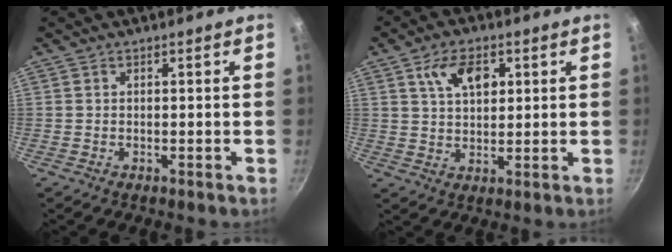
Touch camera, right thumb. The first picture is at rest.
{"total": 7.9, "force": [3.0, 4.7, 5.6], "torque": [-0.082, -0.004, 0.049]}